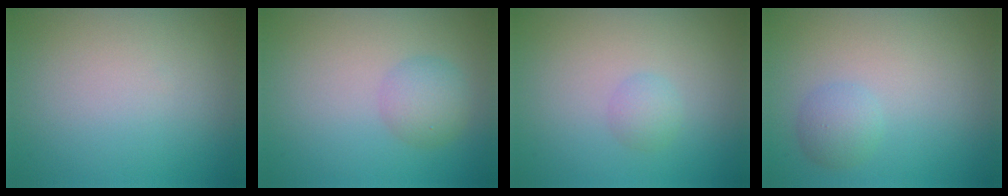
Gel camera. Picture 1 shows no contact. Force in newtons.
{"total": 2.5, "press": 2.5, "slide": 0.1}
{"total": 1.3, "press": 1.3, "slide": 0.1}
{"total": 1.9, "press": 1.9, "slide": 0.1}